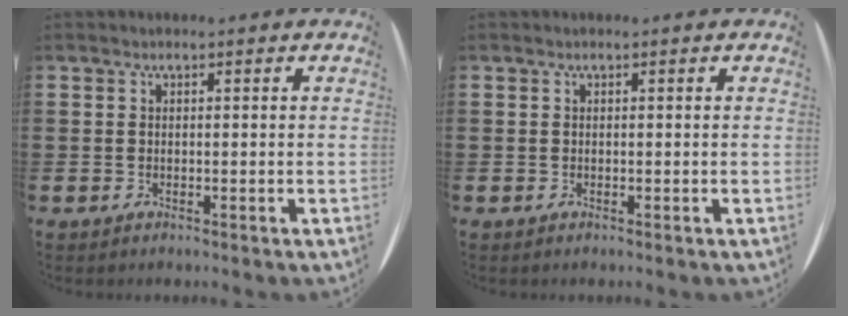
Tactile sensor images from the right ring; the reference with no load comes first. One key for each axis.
{"total": 0.0}